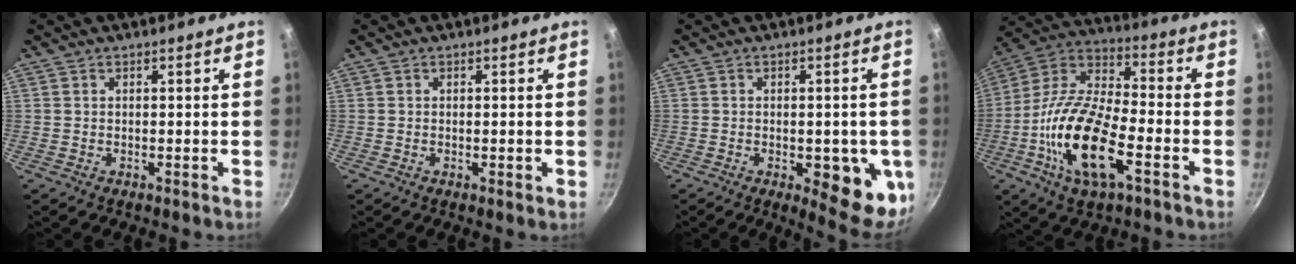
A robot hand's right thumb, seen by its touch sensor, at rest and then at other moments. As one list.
[{"total": 0.8, "force": [-0.2, 0.2, 0.7], "torque": [-0.011, -0.001, -0.004]}, {"total": 12.2, "force": [-3.0, 5.3, 10.5], "torque": [-0.091, -0.007, -0.032]}, {"total": 19.5, "force": [-6.6, 7.9, 16.5], "torque": [-0.319, 0.031, -0.141]}]